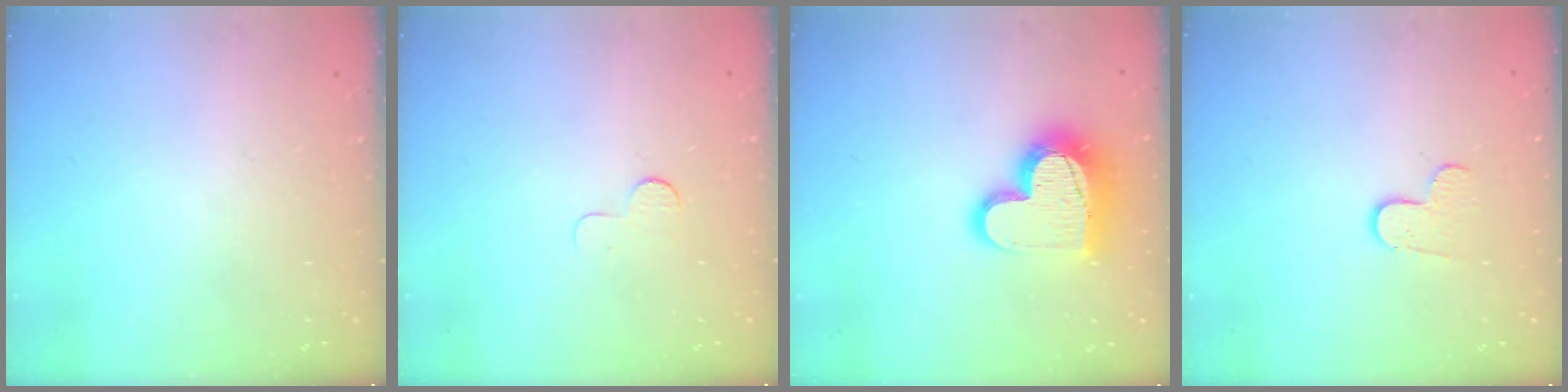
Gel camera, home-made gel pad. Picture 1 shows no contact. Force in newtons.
{"total": 3.6, "press": 3.6, "slide": 0.3}
{"total": 16.8, "press": 16.8, "slide": 1.1}
{"total": 7.5, "press": 7.4, "slide": 0.6}